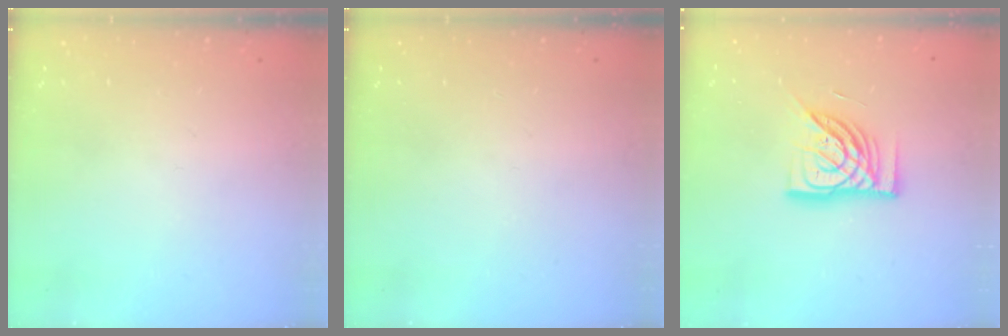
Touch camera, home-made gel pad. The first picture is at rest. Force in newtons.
{"total": 0.0}
{"total": 14.5, "press": 14.5, "slide": 1.0}